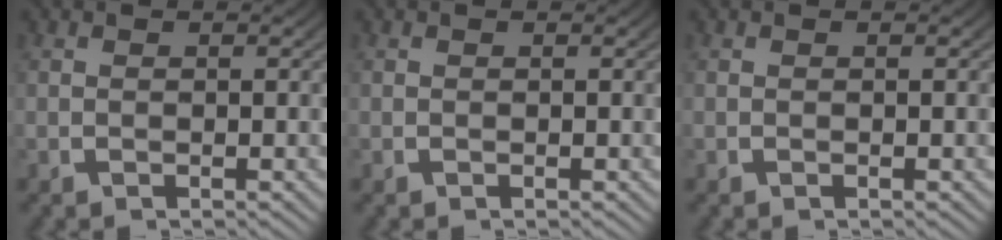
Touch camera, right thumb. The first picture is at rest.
{"total": 0.0}
{"total": 0.0}